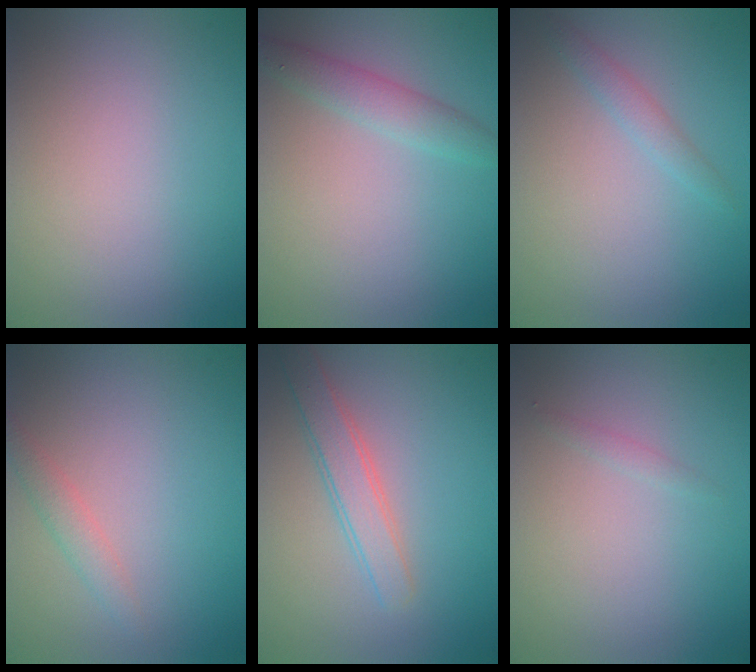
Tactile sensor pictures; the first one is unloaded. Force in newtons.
{"total": 2.3, "press": 2.3, "slide": 0.0}
{"total": 1.3, "press": 1.3, "slide": 0.0}
{"total": 1.5, "press": 1.4, "slide": 0.0}
{"total": 2.7, "press": 2.7, "slide": 0.1}
{"total": 0.6, "press": 0.6, "slide": 0.0}